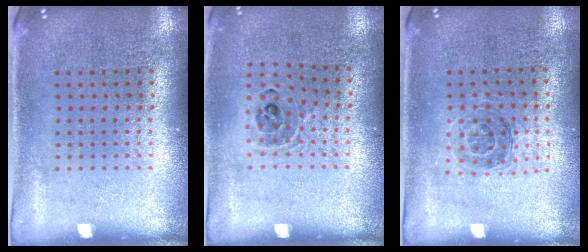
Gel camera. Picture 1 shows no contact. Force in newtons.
{"total": 0.9, "press": 0.9, "slide": 0.1}
{"total": 1.1, "press": 1.0, "slide": 0.3}